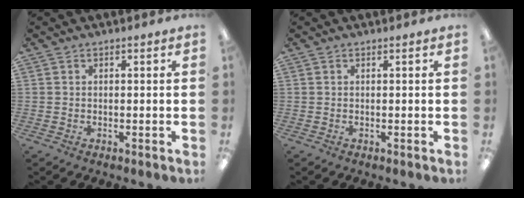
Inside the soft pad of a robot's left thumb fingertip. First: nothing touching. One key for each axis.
{"total": 0.0}